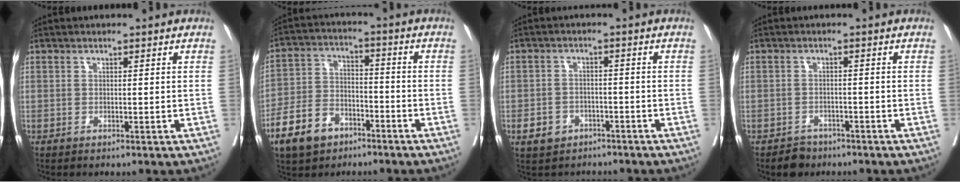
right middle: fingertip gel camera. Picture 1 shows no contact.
{"total": 9.7, "force": [-5.9, 6.1, 4.7], "torque": [-0.108, 0.009, -0.105]}
{"total": 4.4, "force": [-2.6, 3.4, 1.2], "torque": [-0.029, 0.006, -0.035]}
{"total": 2.7, "force": [-2.1, 1.6, 0.3], "torque": [-0.011, 0.004, -0.031]}